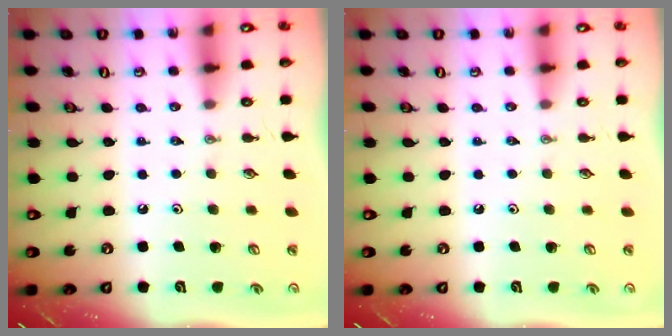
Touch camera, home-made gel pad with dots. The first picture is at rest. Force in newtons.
{"total": 0.0}